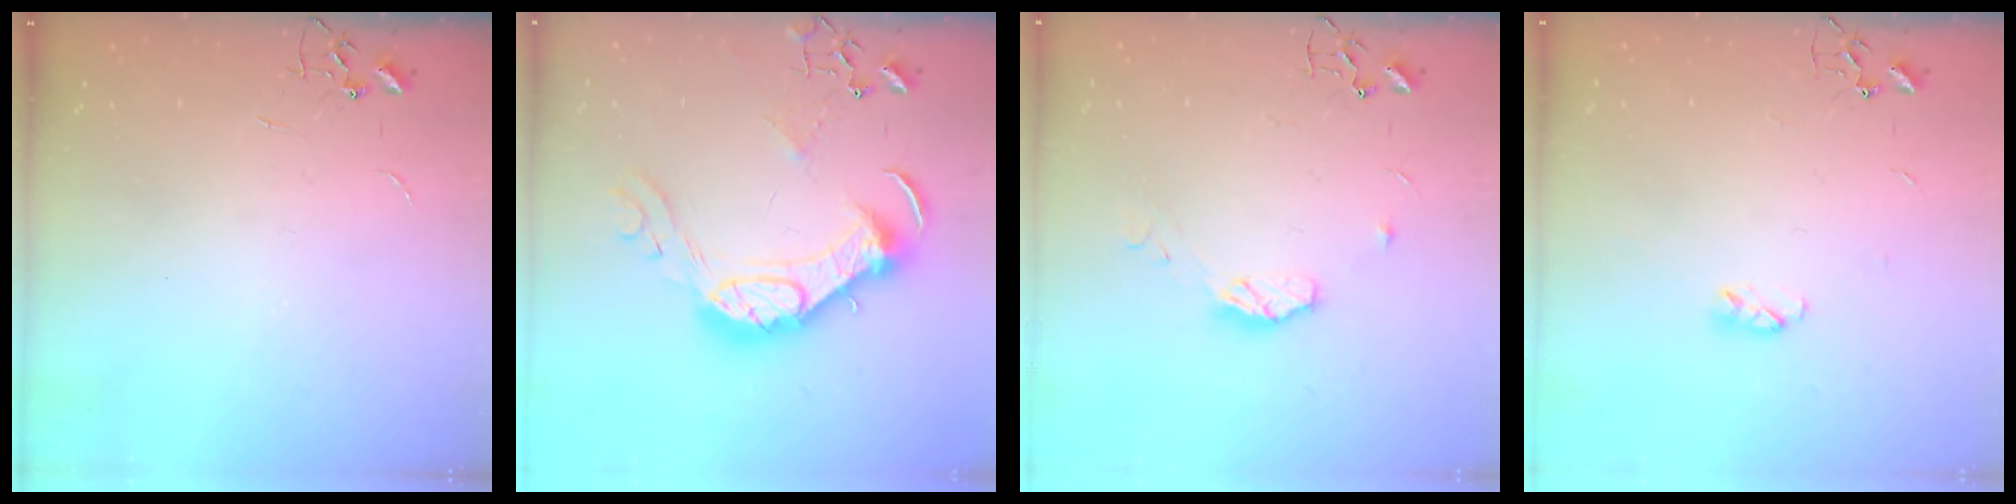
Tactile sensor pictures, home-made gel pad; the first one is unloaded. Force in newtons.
{"total": 16.4, "press": 16.4, "slide": 1.0}
{"total": 7.4, "press": 7.4, "slide": 0.6}
{"total": 4.1, "press": 4.0, "slide": 0.6}